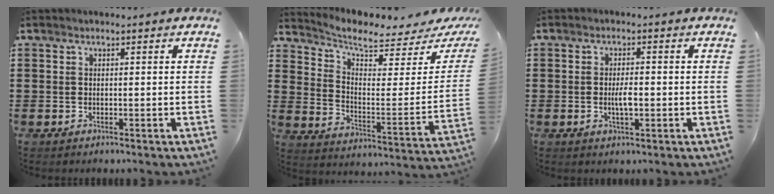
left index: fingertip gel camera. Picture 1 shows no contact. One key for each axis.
{"total": 5.2, "fx": 4.6, "fy": 0.8, "fz": 2.3, "tx": -0.065, "ty": -0.044, "tz": 0.071}
{"total": 3.2, "fx": -0.3, "fy": 1.0, "fz": 3.0, "tx": -0.055, "ty": 0.001, "tz": -0.006}